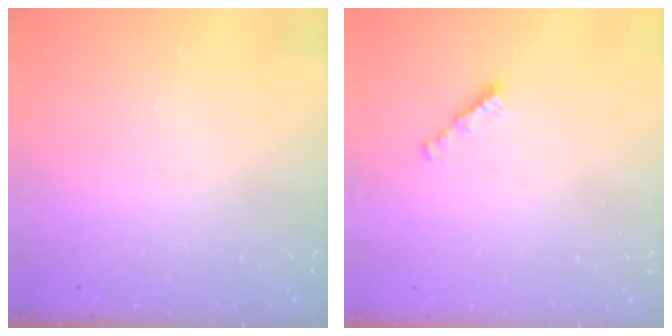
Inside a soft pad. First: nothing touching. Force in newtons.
{"total": 2.7, "press": 2.7, "slide": 0.2}